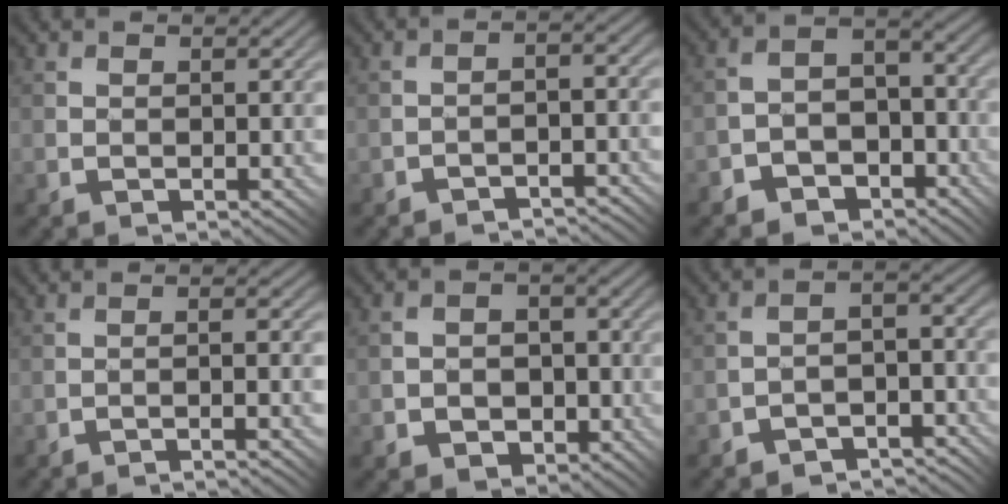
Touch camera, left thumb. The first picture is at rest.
{"total": 2.3, "force": [-2.1, 0.3, 0.8], "torque": [-0.010, 0.013, -0.041]}
{"total": 6.9, "force": [-4.5, 4.4, 2.9], "torque": [-0.050, -0.011, -0.085]}
{"total": 3.8, "force": [-2.2, -0.2, 3.0], "torque": [-0.041, 0.013, -0.041]}
{"total": 4.7, "force": [-1.8, 3.8, 2.0], "torque": [-0.031, -0.007, -0.040]}
{"total": 5.2, "force": [-4.1, 2.3, 2.1], "torque": [-0.018, -0.007, -0.078]}